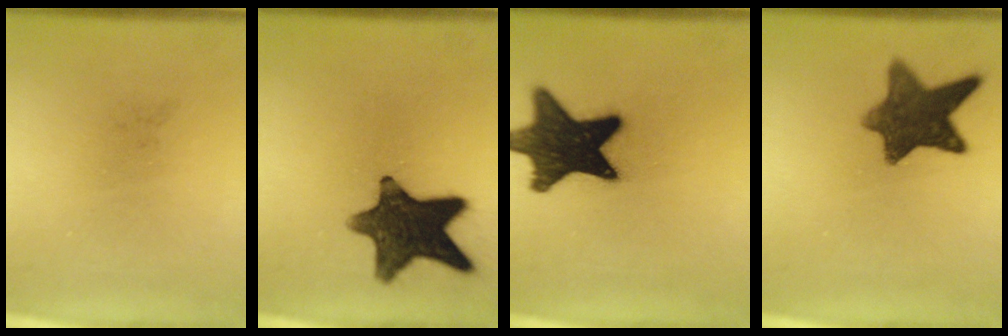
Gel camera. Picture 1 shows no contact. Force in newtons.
{"total": 13.8}
{"total": 17.5}
{"total": 9.8}